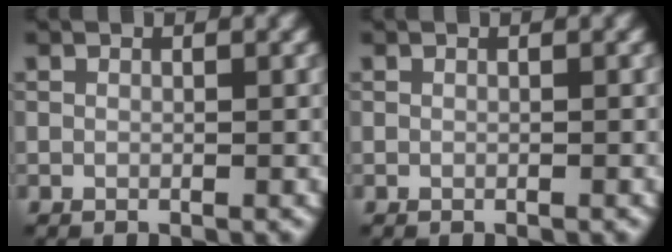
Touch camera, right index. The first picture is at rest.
{"total": 0.0}